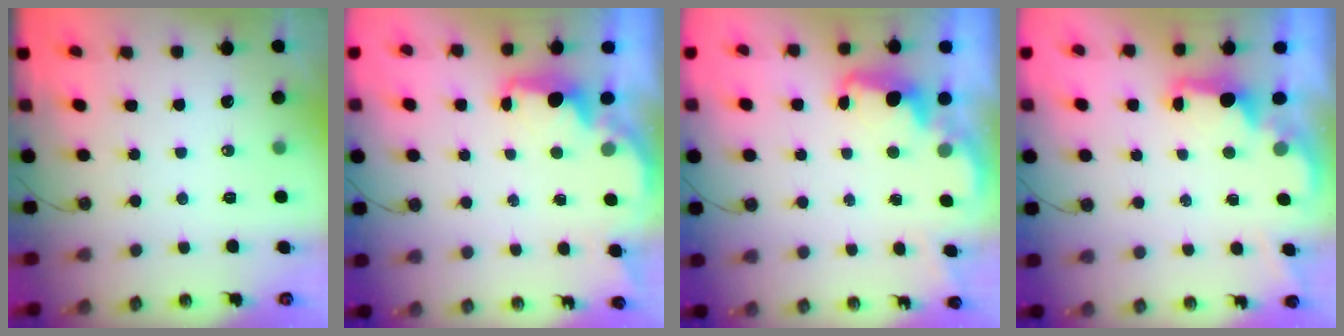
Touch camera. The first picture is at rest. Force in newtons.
{"total": 2.2, "press": 2.1, "slide": 0.6}
{"total": 2.6, "press": 2.6, "slide": 0.5}
{"total": 1.8, "press": 1.6, "slide": 0.7}